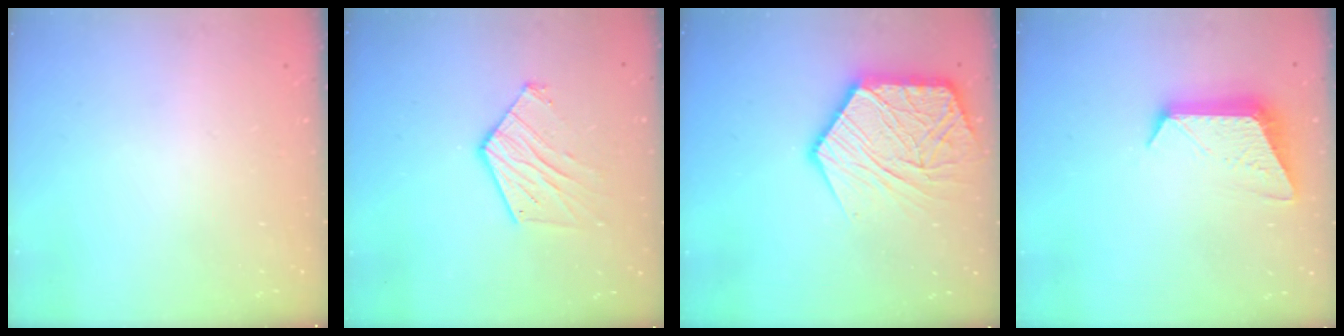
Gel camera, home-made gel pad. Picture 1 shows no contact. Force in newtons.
{"total": 11.2, "press": 11.2, "slide": 0.6}
{"total": 18.3, "press": 18.2, "slide": 0.9}
{"total": 10.3, "press": 10.3, "slide": 0.4}